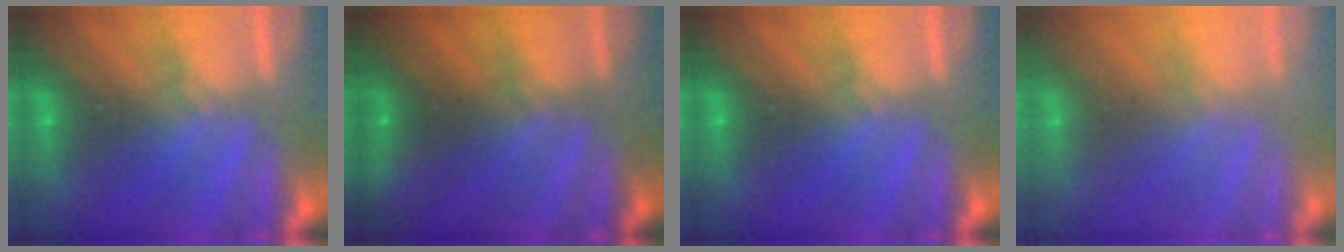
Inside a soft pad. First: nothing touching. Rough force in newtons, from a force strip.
{"total": 1.4}
{"total": 0.0}
{"total": 7.4}